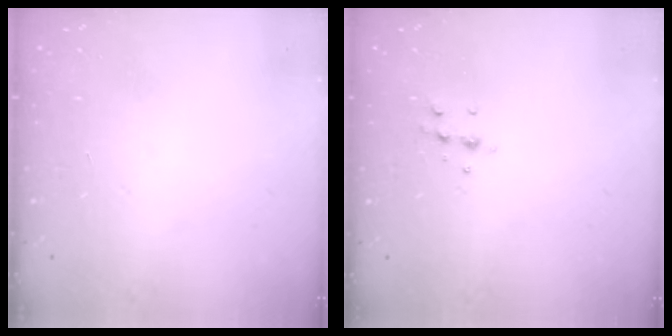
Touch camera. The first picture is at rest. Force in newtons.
{"total": 5.8, "press": 5.7, "slide": 1.2}